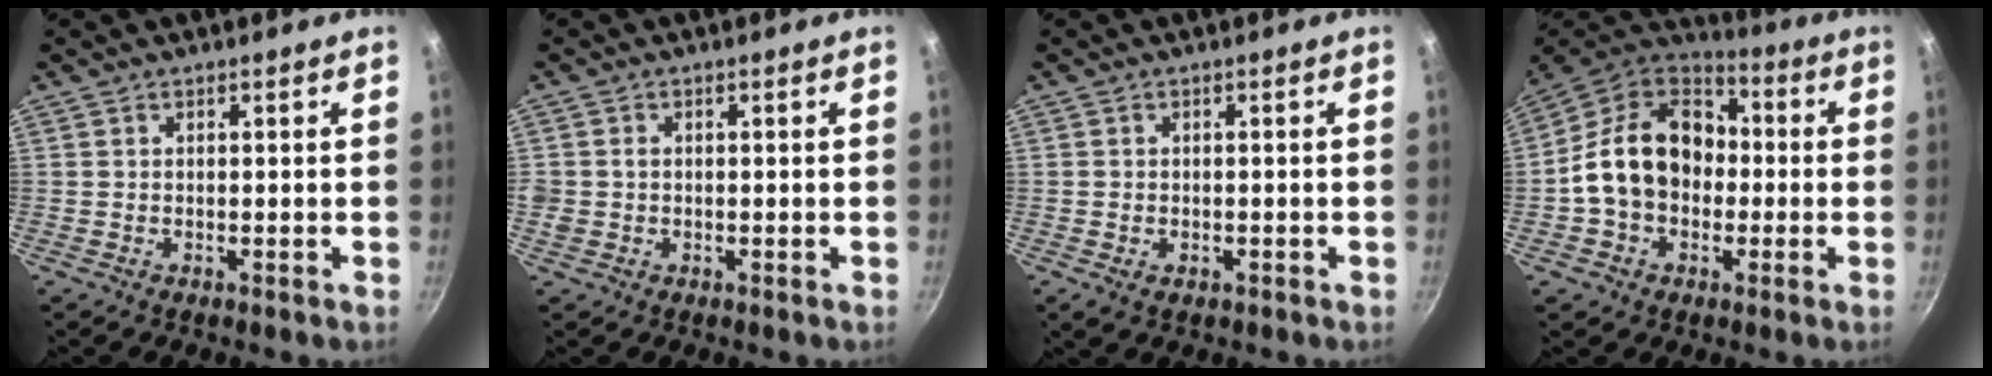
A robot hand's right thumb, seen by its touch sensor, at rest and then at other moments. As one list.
[{"total": 2.1, "force": [-0.2, 1.9, 0.8], "torque": [-0.014, 0.004, -0.005]}, {"total": 2.5, "force": [-0.9, 1.7, 1.6], "torque": [-0.027, -0.005, -0.013]}, {"total": 18.3, "force": [-0.6, 14.0, 11.7], "torque": [-0.173, 0.046, -0.025]}]